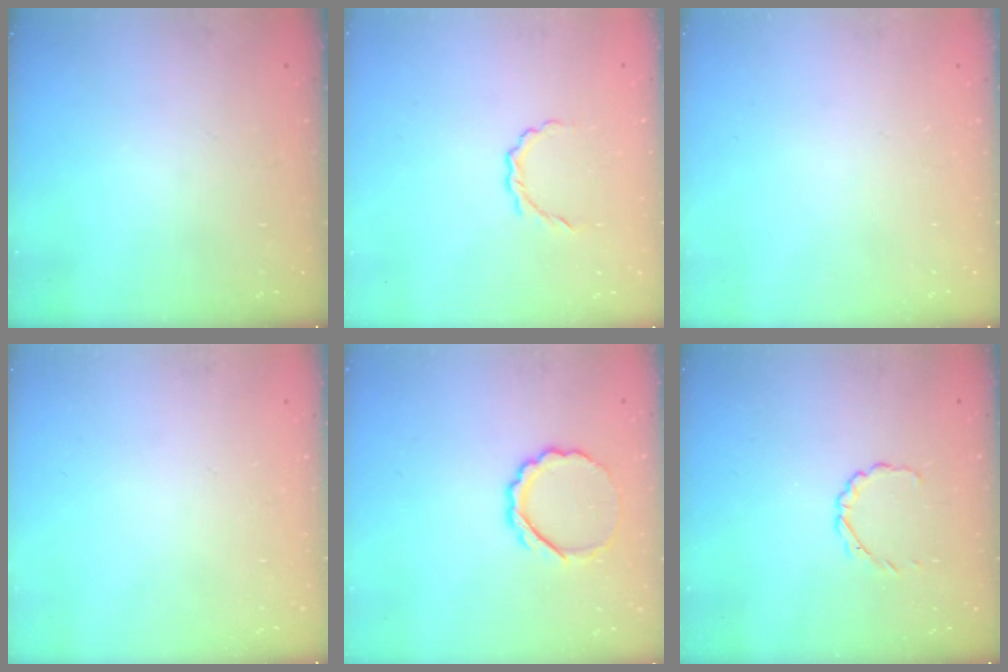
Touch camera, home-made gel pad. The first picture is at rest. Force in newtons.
{"total": 3.6, "press": 3.4, "slide": 1.2}
{"total": 0.0}
{"total": 0.0}
{"total": 7.6, "press": 7.6, "slide": 0.7}
{"total": 2.3, "press": 2.1, "slide": 0.8}